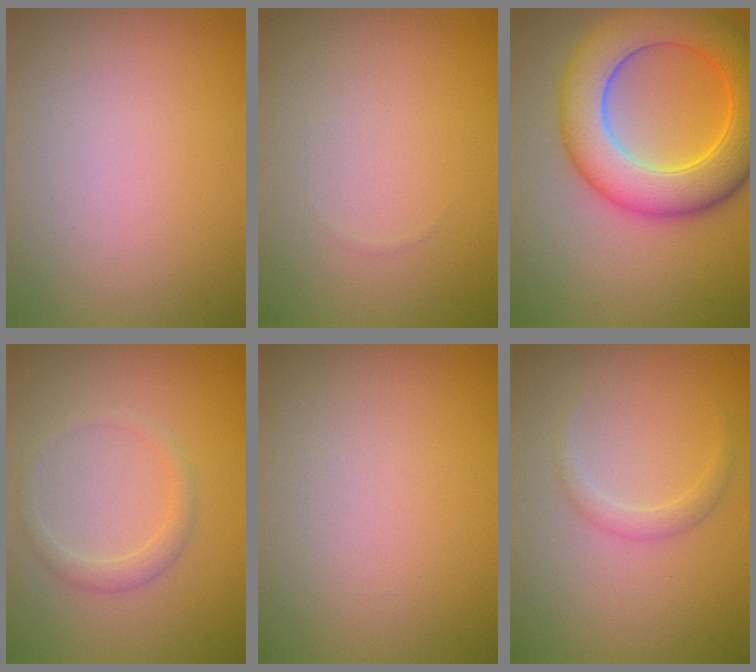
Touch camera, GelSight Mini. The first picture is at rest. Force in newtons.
{"total": 0.0}
{"total": 9.4, "press": 9.4, "slide": 0.5}
{"total": 1.6, "press": 1.6, "slide": 0.0}
{"total": 0.0}
{"total": 1.3, "press": 1.3, "slide": 0.0}